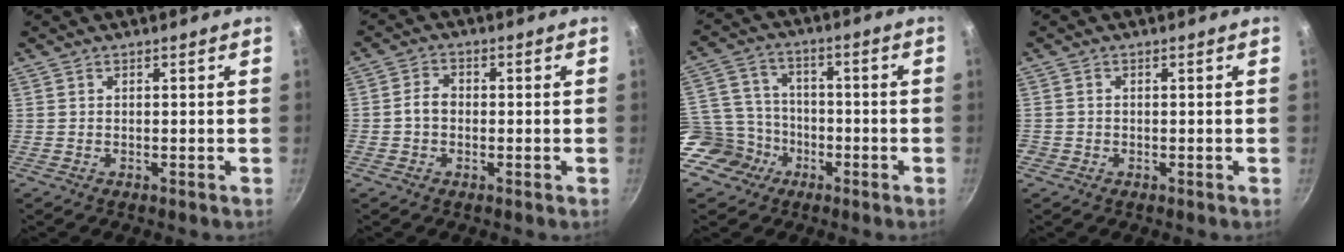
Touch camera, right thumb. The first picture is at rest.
{"total": 3.3, "force": [-0.6, 2.6, 1.9], "torque": [-0.022, 0.017, -0.016]}
{"total": 11.6, "force": [-5.6, 9.6, 3.3], "torque": [-0.036, 0.051, -0.105]}
{"total": 1.2, "force": [-0.6, 1.0, 0.2], "torque": [-0.004, 0.002, -0.010]}